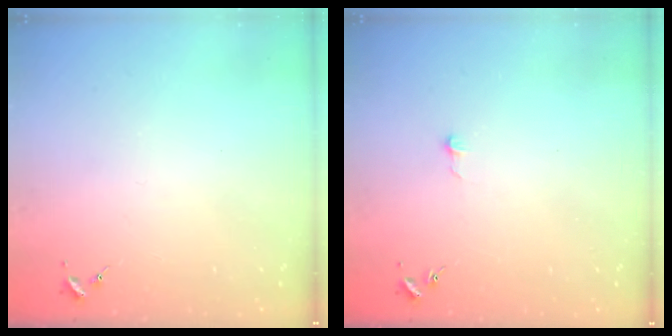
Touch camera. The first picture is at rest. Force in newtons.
{"total": 2.6, "press": 2.6, "slide": 0.2}